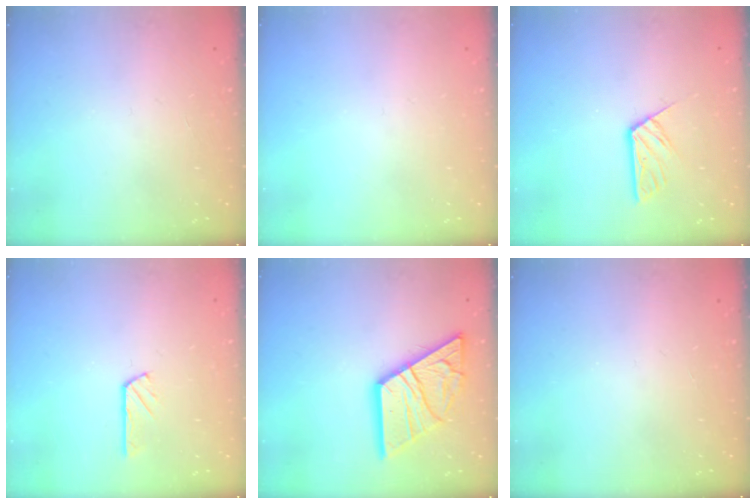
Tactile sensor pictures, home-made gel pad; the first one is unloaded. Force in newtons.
{"total": 0.0}
{"total": 6.6, "press": 6.6, "slide": 0.4}
{"total": 2.8, "press": 2.8, "slide": 0.1}
{"total": 18.9, "press": 18.8, "slide": 1.6}
{"total": 0.0}